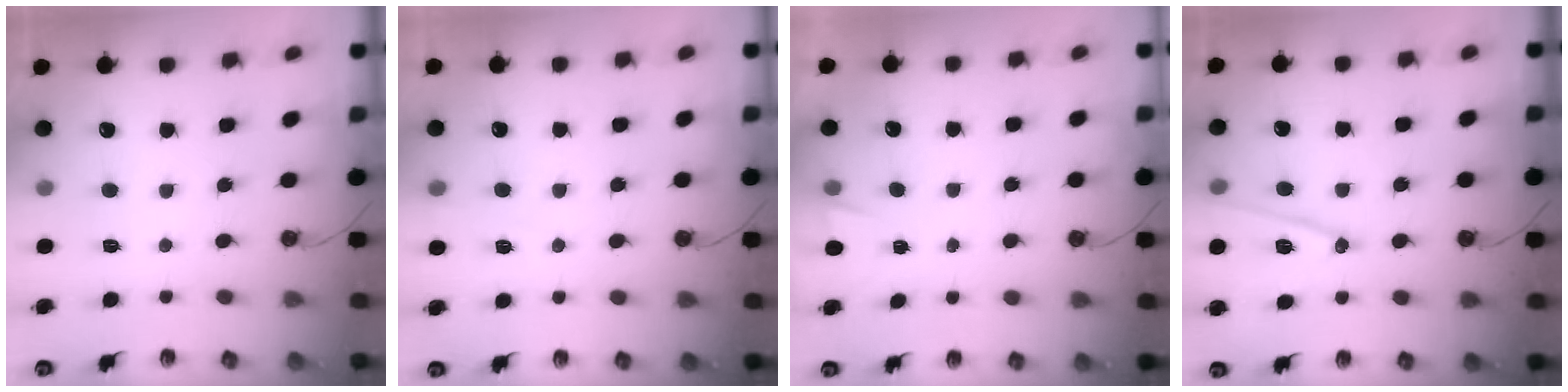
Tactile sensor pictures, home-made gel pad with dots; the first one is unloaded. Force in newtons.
{"total": 5.3, "press": 3.6, "slide": 4.0}
{"total": 1.5, "press": 0.9, "slide": 1.2}
{"total": 13.0, "press": 12.7, "slide": 2.8}